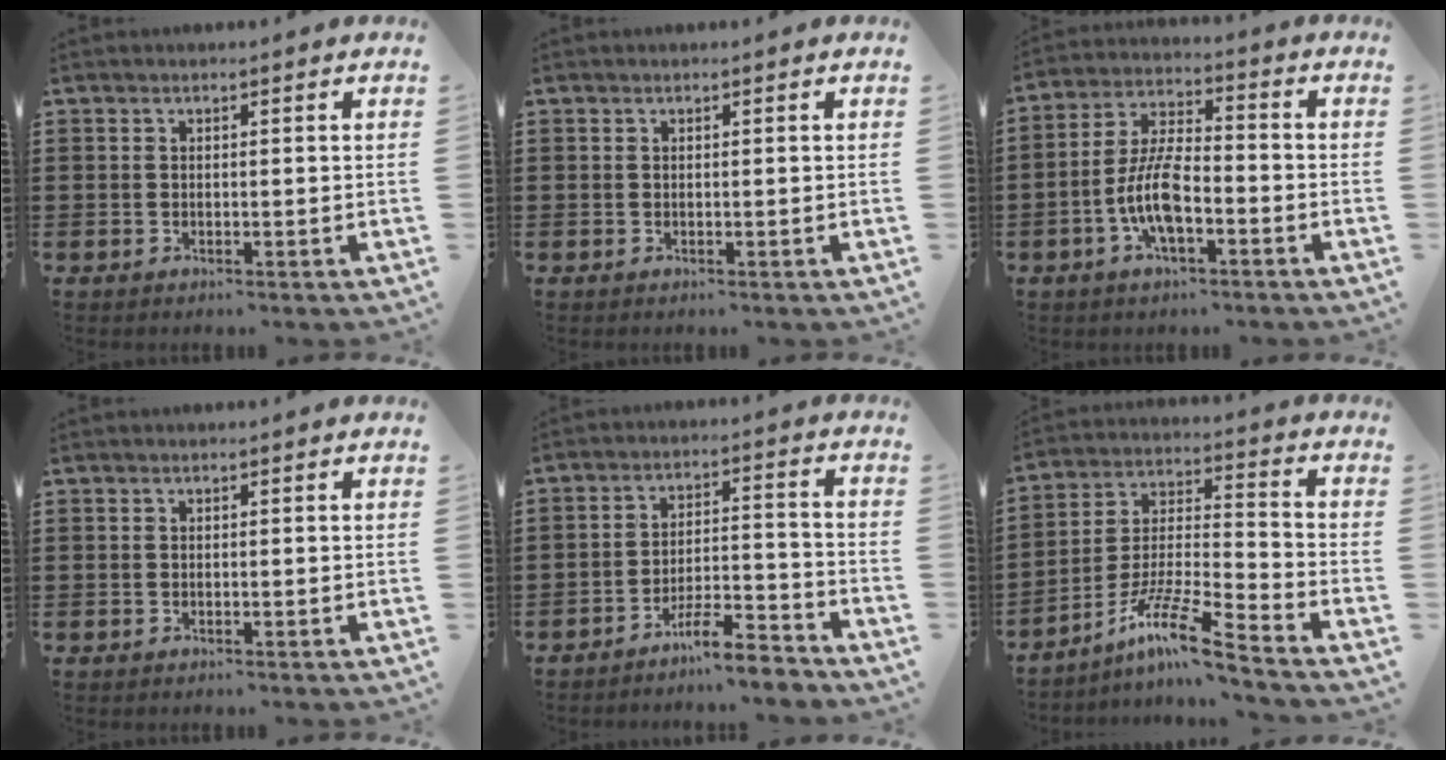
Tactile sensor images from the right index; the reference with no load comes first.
{"total": 0.0}
{"total": 8.3, "force": [-2.9, 3.3, 7.0], "torque": [-0.162, -0.003, -0.061]}
{"total": 0.0}
{"total": 6.9, "force": [-6.3, 0.5, 2.6], "torque": [-0.047, 0.006, -0.121]}
{"total": 11.3, "force": [-8.7, 0.5, 7.1], "torque": [-0.140, 0.002, -0.174]}